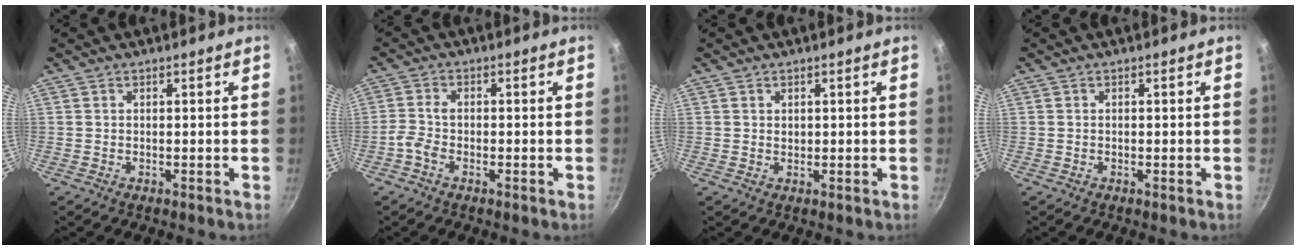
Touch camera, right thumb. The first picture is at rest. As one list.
[{"total": 3.2, "force": [-1.5, 1.8, 2.2], "torque": [-0.053, 0.015, -0.035]}, {"total": 0.8, "force": [0.3, 0.7, 0.4], "torque": [-0.002, -0.002, 0.005]}, {"total": 0.0}]